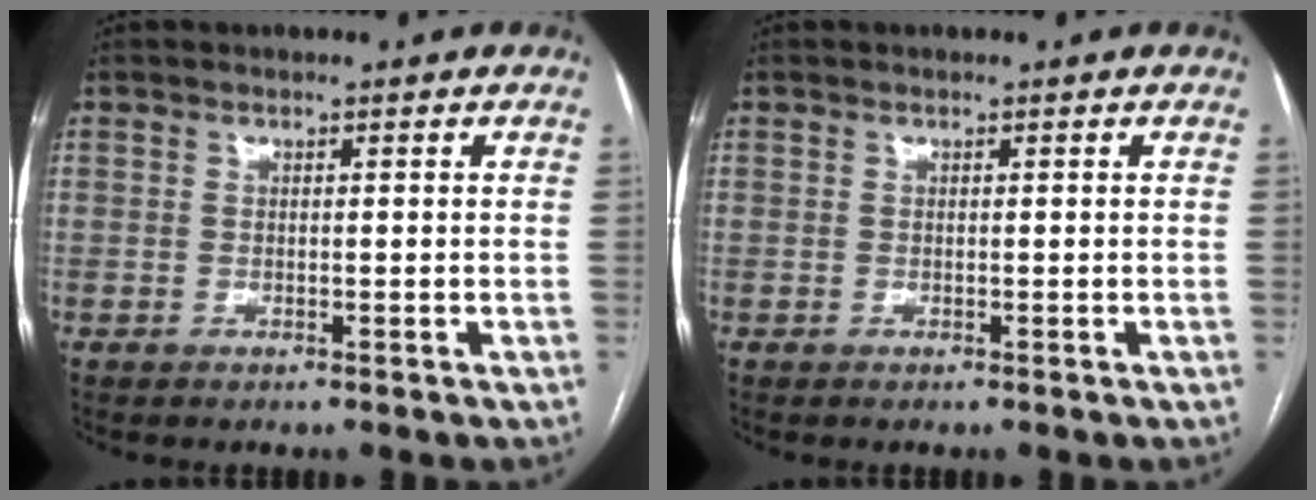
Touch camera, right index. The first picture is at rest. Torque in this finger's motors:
{"motor_torque": [0.00, 0.00, 0.01, 0.00]}